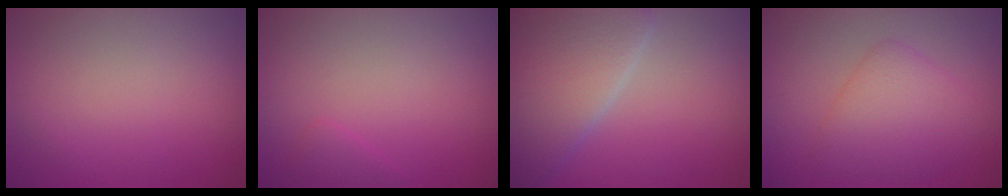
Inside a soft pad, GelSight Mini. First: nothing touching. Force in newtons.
{"total": 0.9, "press": 0.9, "slide": 0.1}
{"total": 7.6, "press": 7.6, "slide": 0.4}
{"total": 4.2, "press": 4.2, "slide": 0.1}